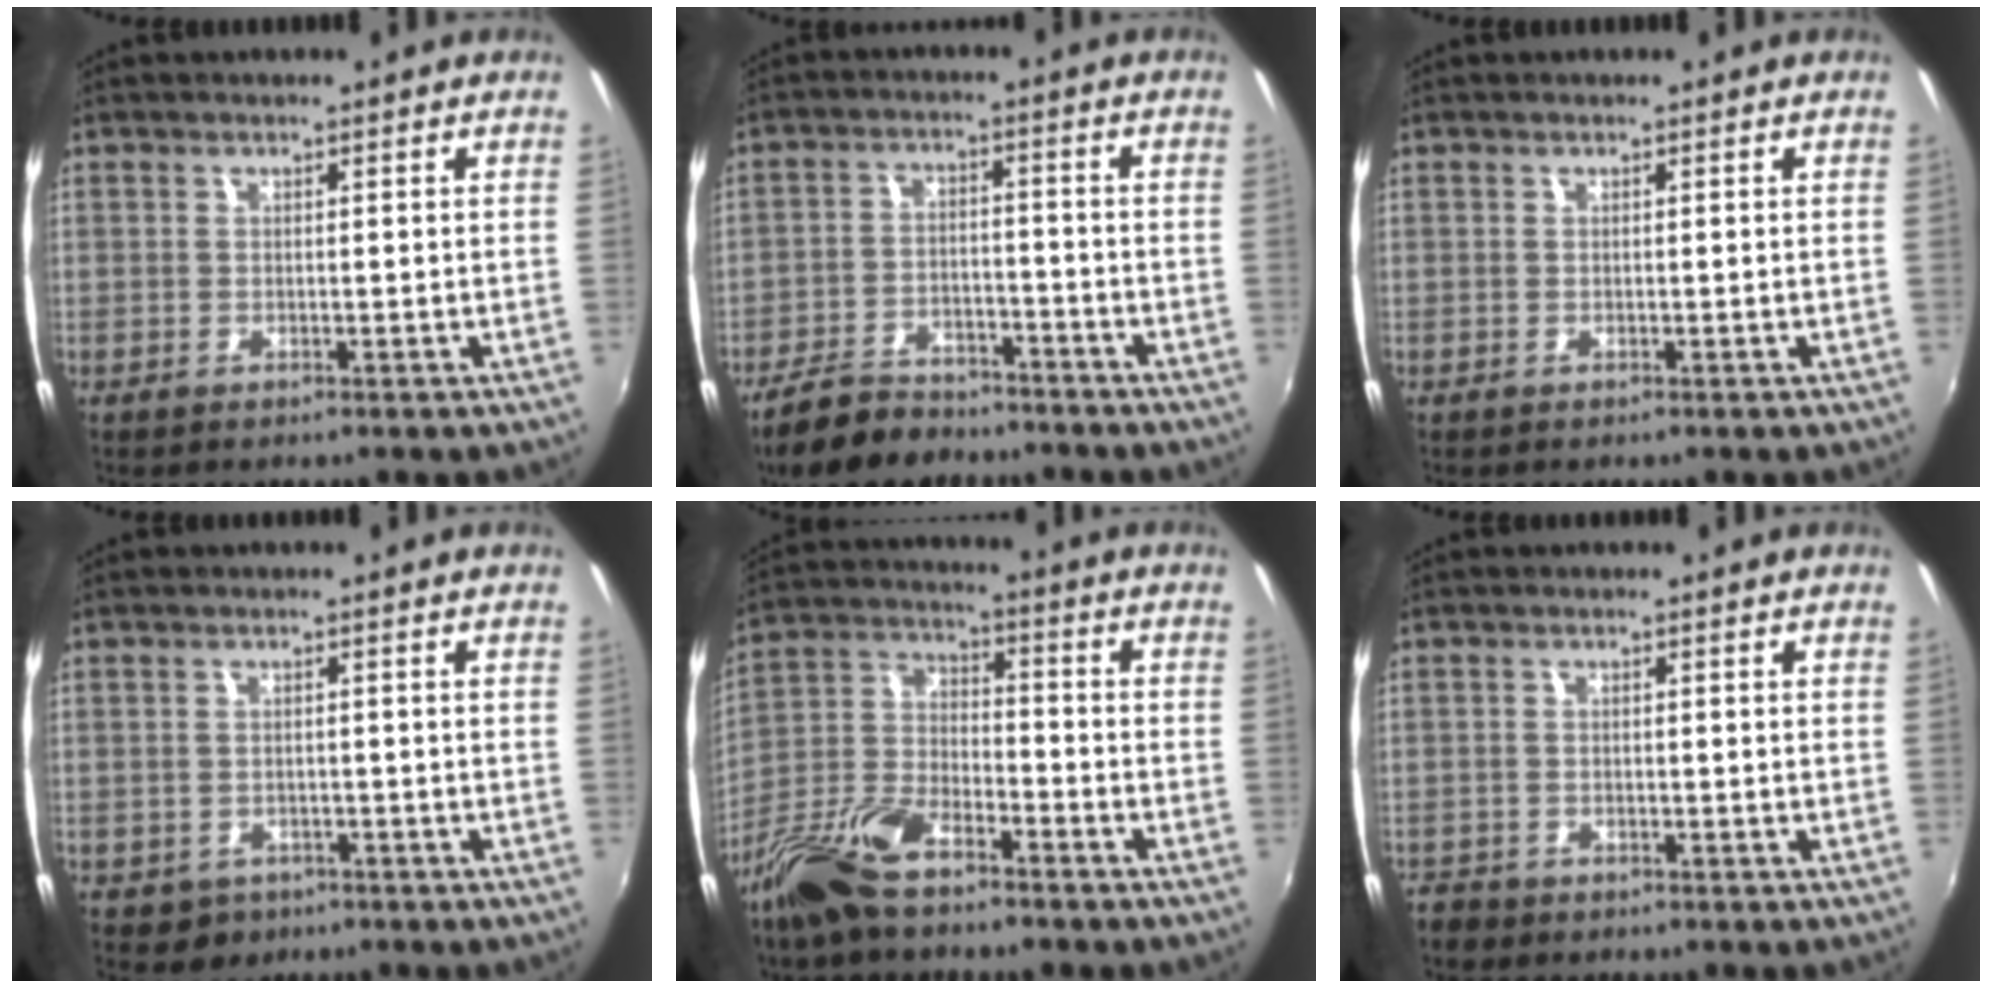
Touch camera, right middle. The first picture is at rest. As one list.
[{"total": 11.0, "force": [-9.1, 4.5, 4.3], "torque": [-0.112, -0.005, -0.147]}, {"total": 0.0}, {"total": 3.9, "force": [-1.8, 3.3, 0.9], "torque": [-0.030, -0.003, -0.020]}, {"total": 14.1, "force": [-9.5, 6.1, 8.4], "torque": [-0.191, -0.009, -0.187]}, {"total": 3.0, "force": [-2.4, 1.8, 0.6], "torque": [-0.023, -0.005, -0.047]}]